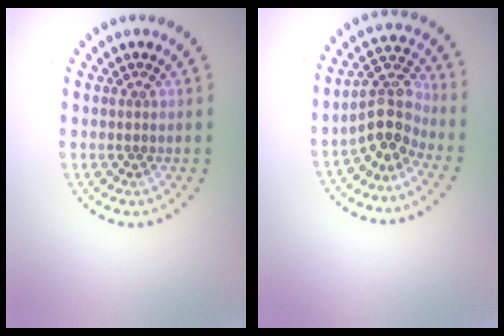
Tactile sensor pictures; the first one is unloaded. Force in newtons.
{"total": 3.9, "press": 3.3, "slide": 2.1}